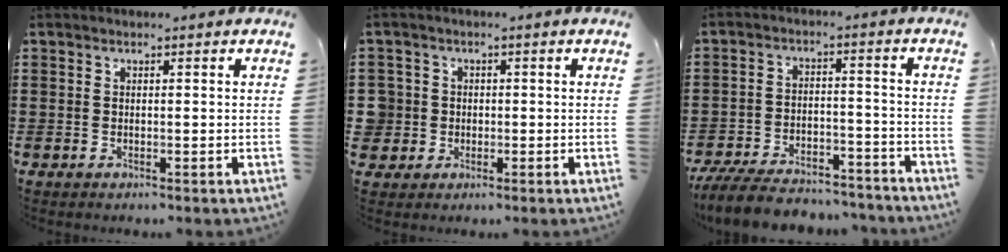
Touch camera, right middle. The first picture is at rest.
{"total": 3.6, "force": [-0.4, 3.6, 0.4], "torque": [-0.039, 0.004, -0.018]}
{"total": 8.2, "force": [-7.7, 1.6, 2.4], "torque": [-0.044, 0.017, -0.146]}